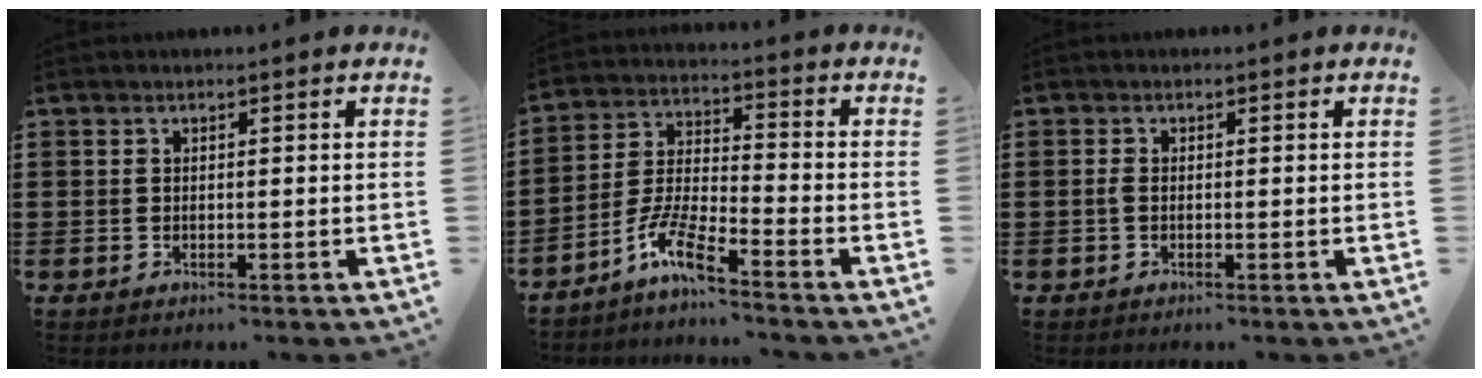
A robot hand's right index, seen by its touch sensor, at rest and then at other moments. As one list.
[{"total": 7.0, "force": [-5.3, 0.8, 4.5], "torque": [-0.111, -0.009, -0.106]}, {"total": 0.9, "force": [-0.3, 0.3, 0.8], "torque": [-0.025, -0.004, -0.007]}]